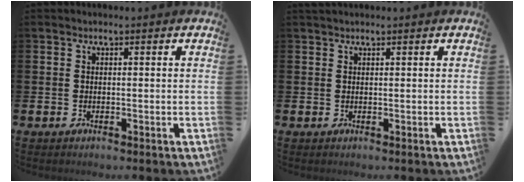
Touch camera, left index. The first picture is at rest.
{"total": 0.8, "force": [0.7, 0.1, 0.2], "torque": [-0.004, 0.003, 0.014]}